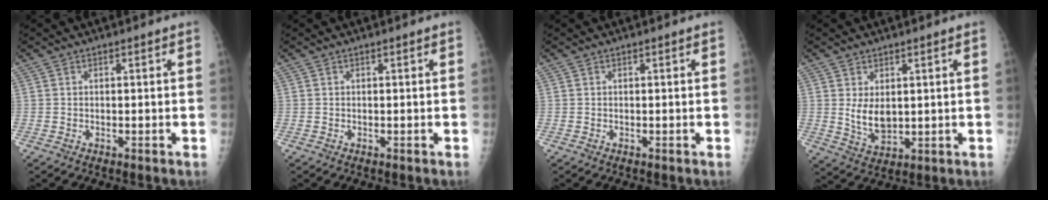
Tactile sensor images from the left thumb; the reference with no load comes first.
{"total": 0.0}
{"total": 0.0}
{"total": 5.6, "force": [1.2, 2.9, 4.6], "torque": [-0.072, -0.018, 0.037]}